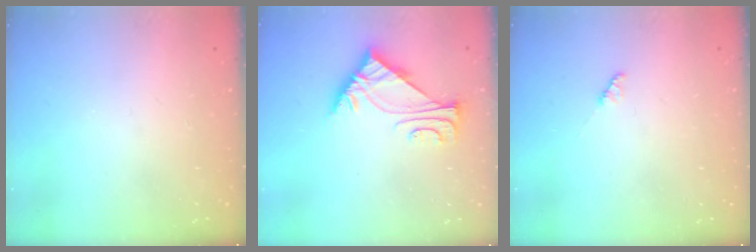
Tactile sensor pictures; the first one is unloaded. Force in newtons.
{"total": 6.0, "press": 5.9, "slide": 0.5}
{"total": 2.2, "press": 2.2, "slide": 0.3}